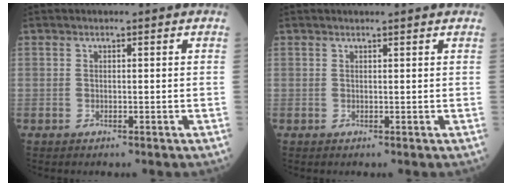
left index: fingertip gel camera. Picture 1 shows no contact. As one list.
[{"total": 2.0, "force": [1.9, 0.0, 0.7], "torque": [-0.011, 0.006, 0.019]}]